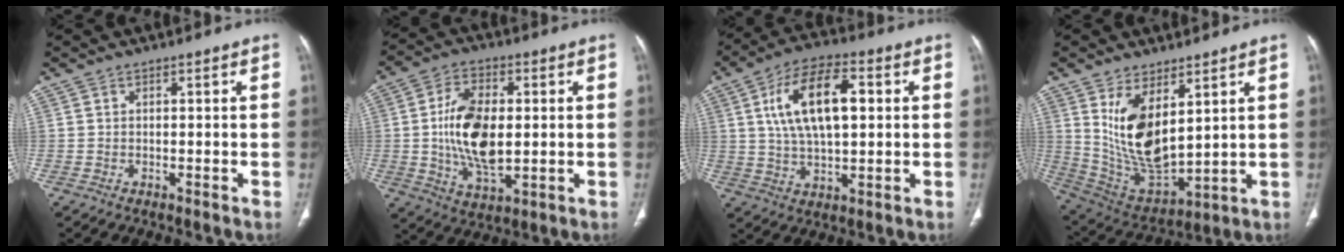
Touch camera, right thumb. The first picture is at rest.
{"total": 13.9, "force": [0.3, 7.6, 11.7], "torque": [-0.207, -0.004, 0.010]}
{"total": 15.0, "force": [3.3, 7.1, 12.7], "torque": [-0.221, 0.010, 0.058]}
{"total": 14.5, "force": [5.1, 7.0, 11.6], "torque": [-0.204, -0.033, 0.124]}